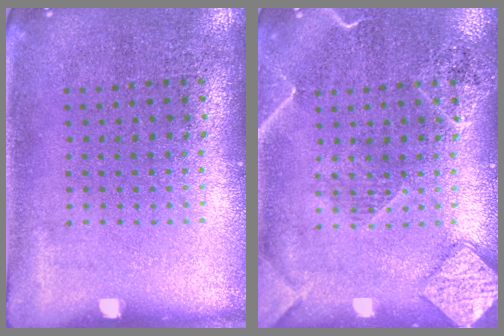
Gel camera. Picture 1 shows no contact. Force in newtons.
{"total": 2.8, "press": 2.8, "slide": 0.3}